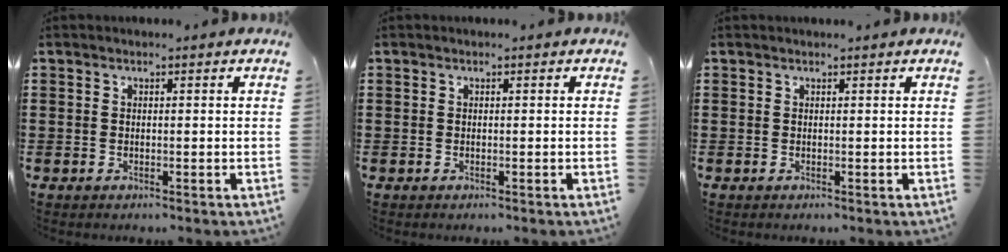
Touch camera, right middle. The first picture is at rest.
{"total": 0.0}
{"total": 0.0}